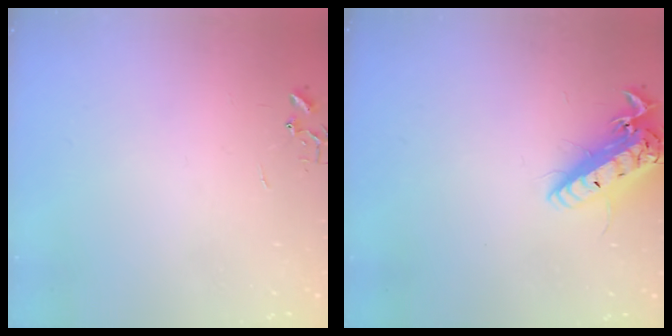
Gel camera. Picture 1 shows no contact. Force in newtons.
{"total": 17.4, "press": 16.9, "slide": 4.1}